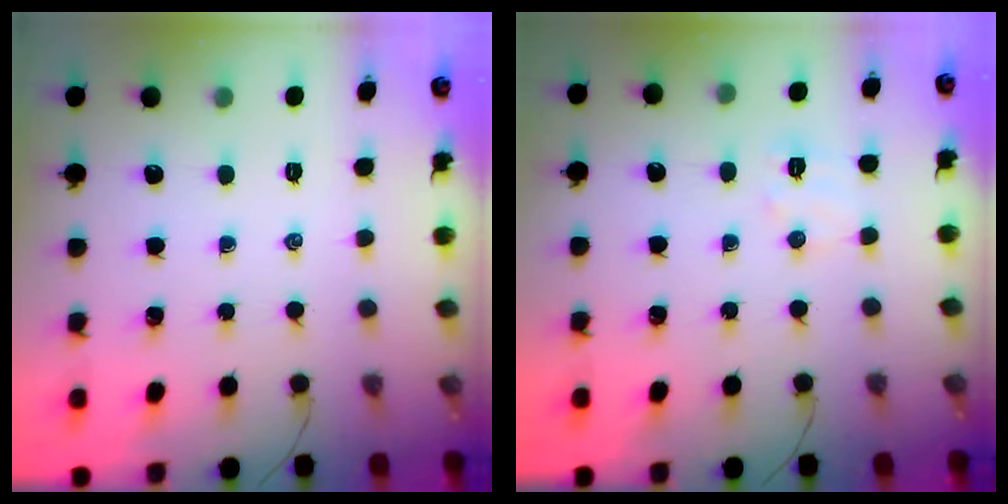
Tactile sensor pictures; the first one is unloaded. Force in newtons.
{"total": 4.8, "press": 4.7, "slide": 1.0}